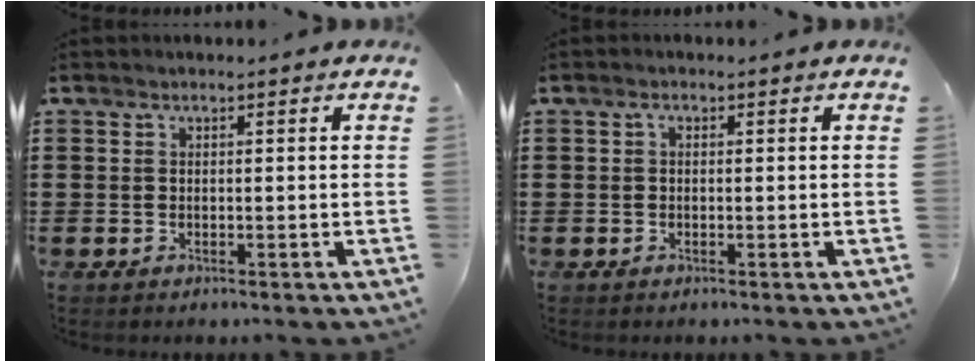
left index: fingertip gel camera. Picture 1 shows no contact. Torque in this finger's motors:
{"motor_torque": [0.96, 1.18, 0.00, 0.02]}